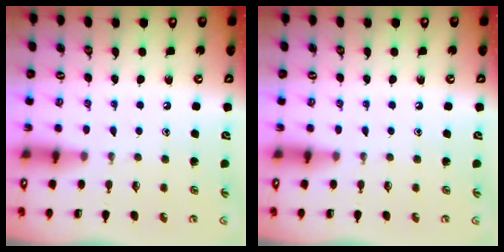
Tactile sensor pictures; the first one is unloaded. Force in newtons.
{"total": 0.0}